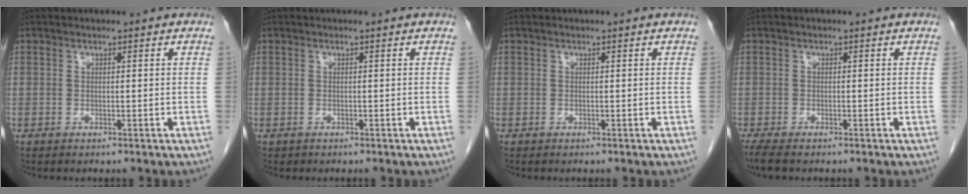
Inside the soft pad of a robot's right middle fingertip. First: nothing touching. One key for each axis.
{"total": 0.0}
{"total": 0.0}
{"total": 3.1, "fx": -2.5, "fy": 0.7, "fz": 1.7, "tx": -0.038, "ty": -0.011, "tz": -0.040}